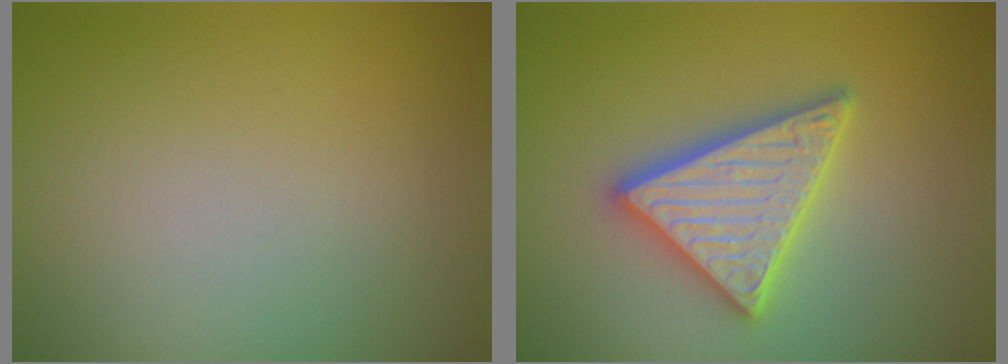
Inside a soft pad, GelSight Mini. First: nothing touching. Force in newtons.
{"total": 4.9, "press": 4.8, "slide": 0.7}